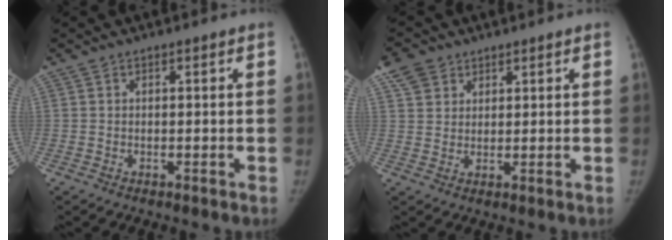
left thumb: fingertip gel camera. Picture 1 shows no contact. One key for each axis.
{"total": 5.2, "fx": 3.2, "fy": 3.7, "fz": 1.6, "tx": -0.021, "ty": -0.006, "tz": 0.064}